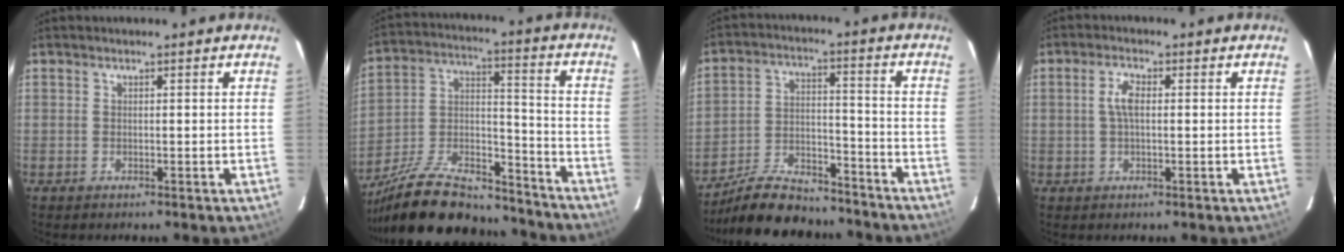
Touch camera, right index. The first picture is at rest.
{"total": 27.3, "force": [-21.5, 10.1, 13.4], "torque": [-0.260, 0.018, -0.326]}
{"total": 18.1, "force": [-15.6, 5.7, 7.2], "torque": [-0.145, 0.008, -0.236]}
{"total": 3.3, "force": [0.2, 1.3, 3.0], "torque": [-0.063, 0.006, 0.005]}